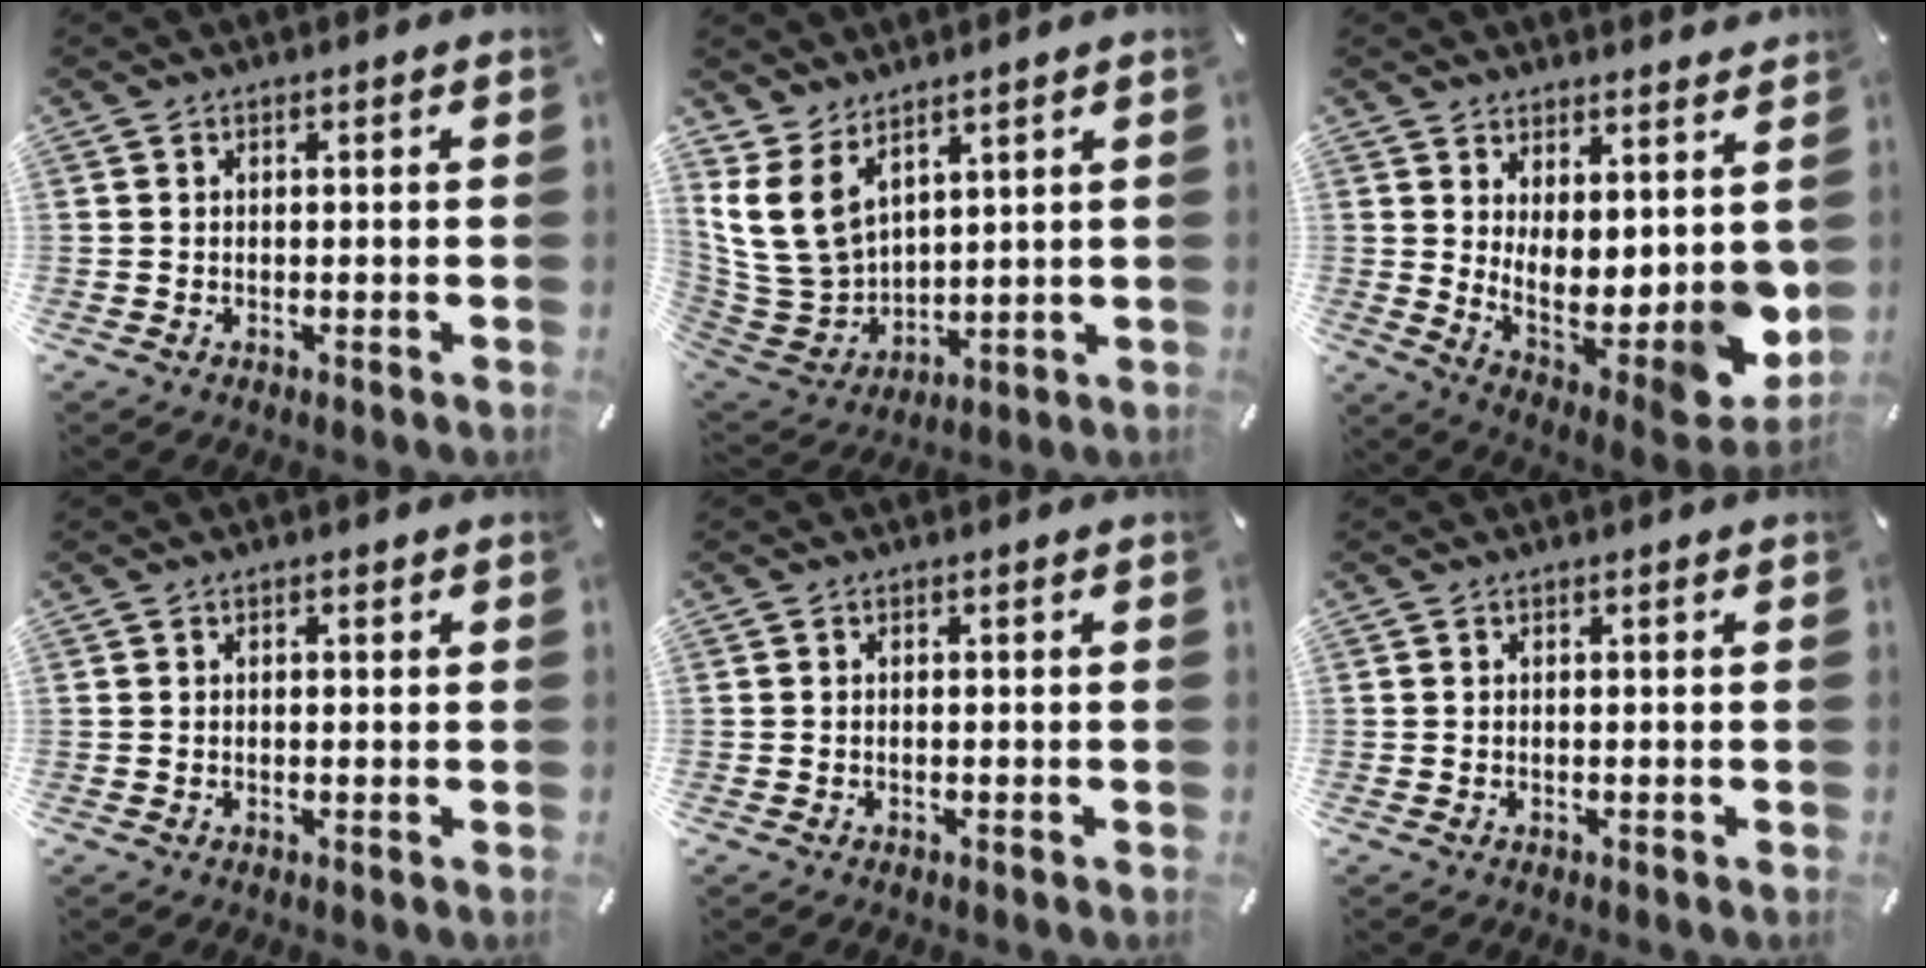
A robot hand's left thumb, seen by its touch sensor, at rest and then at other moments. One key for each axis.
{"total": 11.8, "fx": 6.3, "fy": 8.2, "fz": 5.7, "tx": -0.144, "ty": -0.027, "tz": 0.128}
{"total": 8.7, "fx": 1.2, "fy": 5.1, "fz": 6.9, "tx": -0.061, "ty": -0.052, "tz": 0.035}
{"total": 0.5, "fx": 0.0, "fy": 0.3, "fz": 0.4, "tx": -0.009, "ty": 0.000, "tz": -0.001}
{"total": 0.7, "fx": -0.4, "fy": 0.2, "fz": 0.4, "tx": -0.010, "ty": -0.003, "tz": -0.007}
{"total": 0.0}